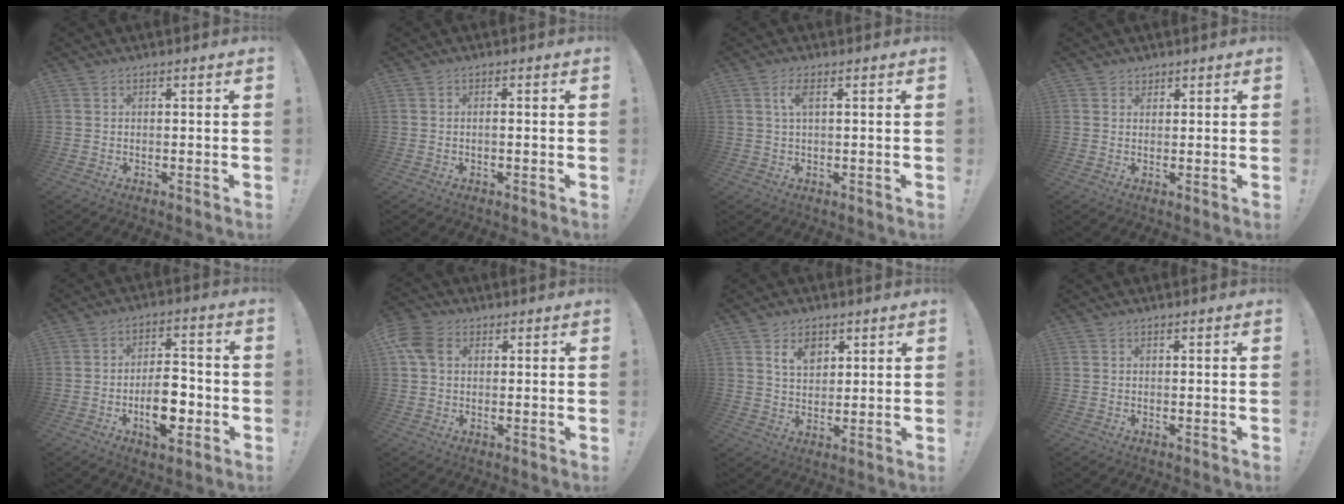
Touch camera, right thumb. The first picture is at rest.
{"total": 1.2, "force": [-0.4, 0.0, 1.1], "torque": [-0.021, 0.002, -0.009]}
{"total": 3.3, "force": [1.0, 0.7, 3.1], "torque": [-0.060, 0.001, 0.015]}
{"total": 1.9, "force": [1.6, 1.1, -0.1], "torque": [0.016, -0.010, 0.027]}
{"total": 11.8, "force": [-3.5, 6.4, 9.3], "torque": [-0.145, 0.014, -0.062]}
{"total": 7.8, "force": [2.5, 5.6, 4.7], "torque": [-0.088, 0.005, 0.049]}
{"total": 6.7, "force": [3.7, 4.5, 3.3], "torque": [-0.054, -0.010, 0.068]}
{"total": 0.0}